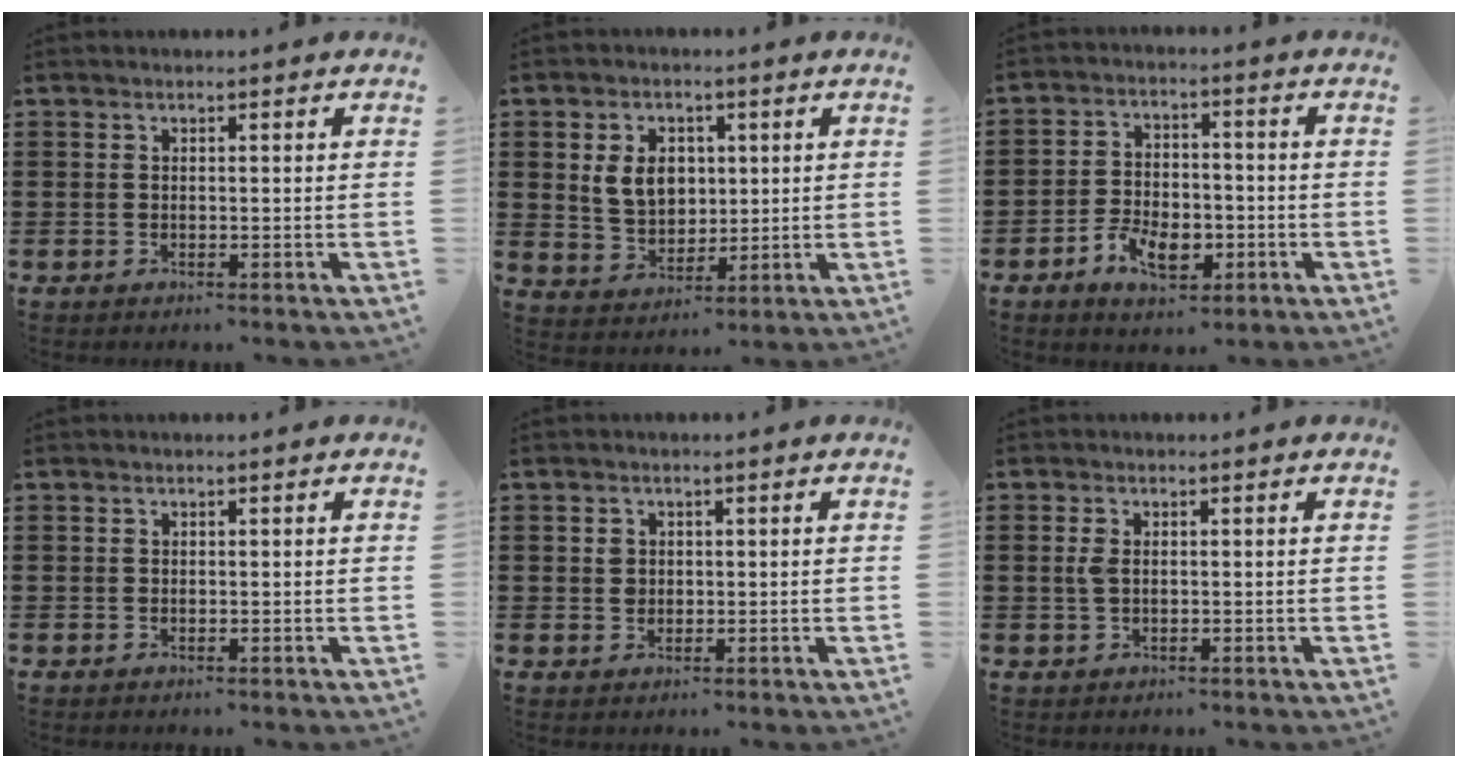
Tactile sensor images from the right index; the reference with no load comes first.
{"total": 6.5, "force": [1.4, 5.0, 4.0], "torque": [-0.093, 0.011, 0.020]}
{"total": 6.8, "force": [-3.0, 4.0, 4.6], "torque": [-0.095, 0.007, -0.056]}
{"total": 0.0}
{"total": 1.4, "force": [0.3, 1.3, 0.5], "torque": [-0.013, 0.009, 0.004]}
{"total": 2.0, "force": [0.2, 0.9, 1.8], "torque": [-0.044, 0.001, 0.001]}